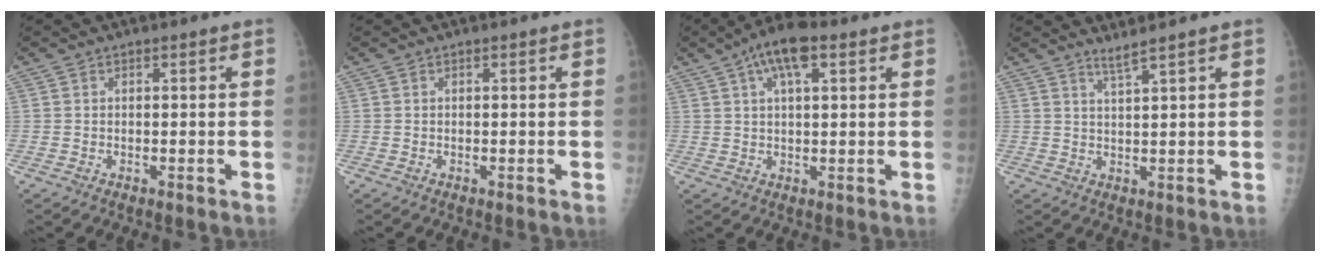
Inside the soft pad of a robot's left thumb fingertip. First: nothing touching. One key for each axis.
{"total": 0.0}
{"total": 8.9, "fx": 4.3, "fy": 3.6, "fz": 6.9, "tx": -0.113, "ty": 0.011, "tz": 0.070}
{"total": 2.1, "fx": 1.8, "fy": -0.7, "fz": 0.8, "tx": -0.017, "ty": -0.020, "tz": 0.036}